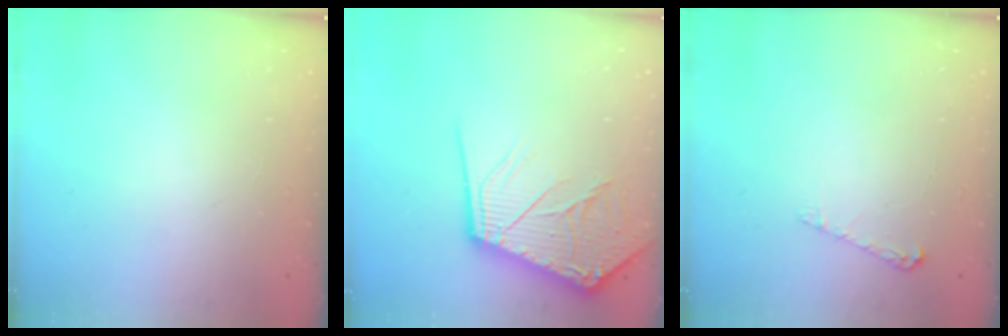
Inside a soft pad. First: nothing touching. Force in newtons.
{"total": 16.4, "press": 16.2, "slide": 2.0}
{"total": 4.2, "press": 4.2, "slide": 0.5}